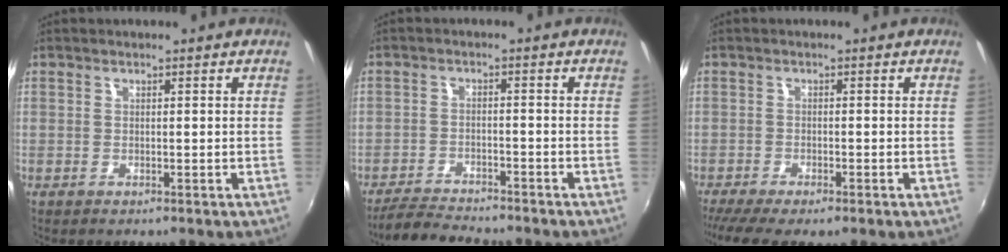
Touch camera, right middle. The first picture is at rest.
{"total": 6.4, "force": [-6.1, 1.1, 1.7], "torque": [-0.060, -0.009, -0.105]}
{"total": 7.0, "force": [-5.4, 0.9, 4.4], "torque": [-0.098, -0.035, -0.092]}